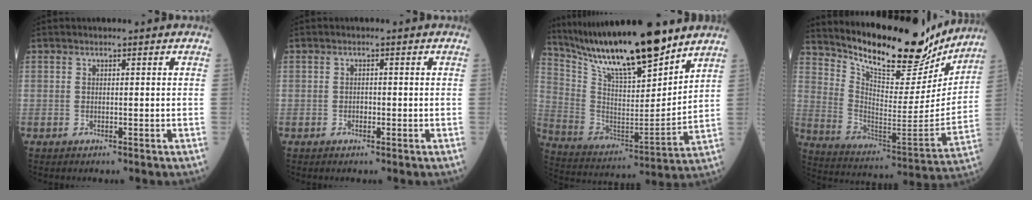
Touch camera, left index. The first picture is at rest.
{"total": 0.9, "force": [-0.6, 0.5, 0.4], "torque": [-0.005, -0.001, -0.010]}
{"total": 20.4, "force": [16.6, 2.7, 11.6], "torque": [-0.206, -0.009, 0.304]}
{"total": 20.8, "force": [18.3, 5.1, 8.6], "torque": [-0.149, -0.035, 0.282]}